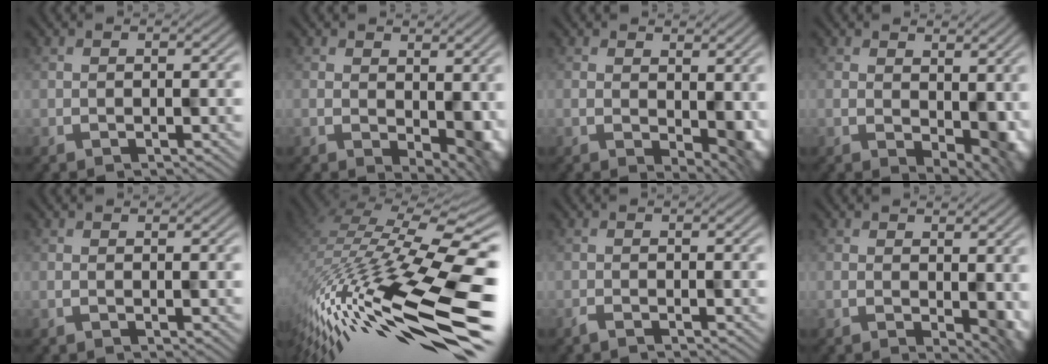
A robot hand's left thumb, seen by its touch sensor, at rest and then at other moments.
{"total": 5.3, "force": [-0.5, 2.7, 4.5], "torque": [-0.065, -0.019, 0.013]}
{"total": 5.0, "force": [-0.4, 2.5, 4.3], "torque": [-0.060, -0.018, 0.014]}
{"total": 6.3, "force": [-0.6, 3.5, 5.2], "torque": [-0.072, -0.021, 0.013]}
{"total": 0.6, "force": [0.2, 0.1, 0.5], "torque": [-0.008, 0.005, 0.000]}
{"total": 16.5, "force": [-5.7, 5.8, 14.3], "torque": [-0.297, -0.024, -0.089]}
{"total": 1.2, "force": [-0.9, 0.1, 0.7], "torque": [-0.013, -0.002, -0.020]}
{"total": 3.8, "force": [-0.4, 1.4, 3.5], "torque": [-0.051, -0.009, 0.012]}